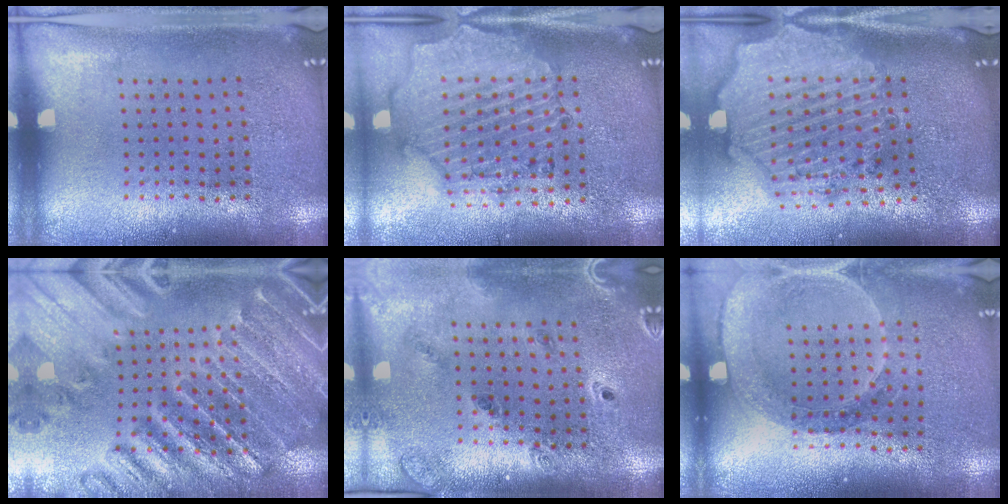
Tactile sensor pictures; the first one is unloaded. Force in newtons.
{"total": 1.7, "press": 1.6, "slide": 0.3}
{"total": 3.7, "press": 3.0, "slide": 2.1}
{"total": 2.7, "press": 2.7, "slide": 0.4}
{"total": 1.4, "press": 1.4, "slide": 0.1}
{"total": 1.5, "press": 1.5, "slide": 0.3}